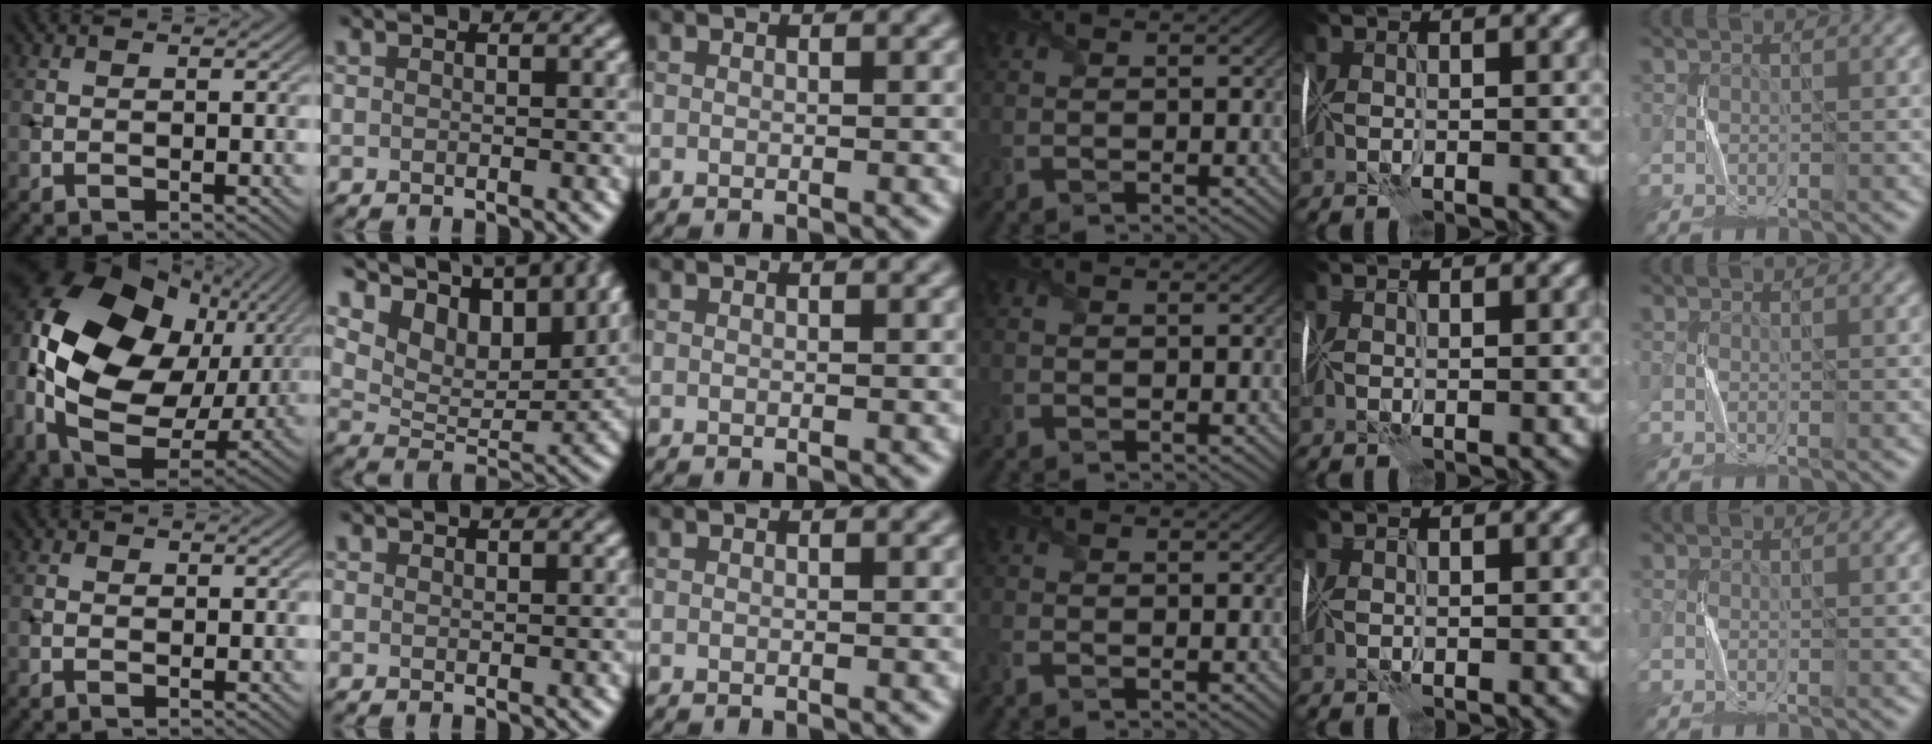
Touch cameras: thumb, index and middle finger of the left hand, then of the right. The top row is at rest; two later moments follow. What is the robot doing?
{"motion": "fold", "object": "memory foam"}